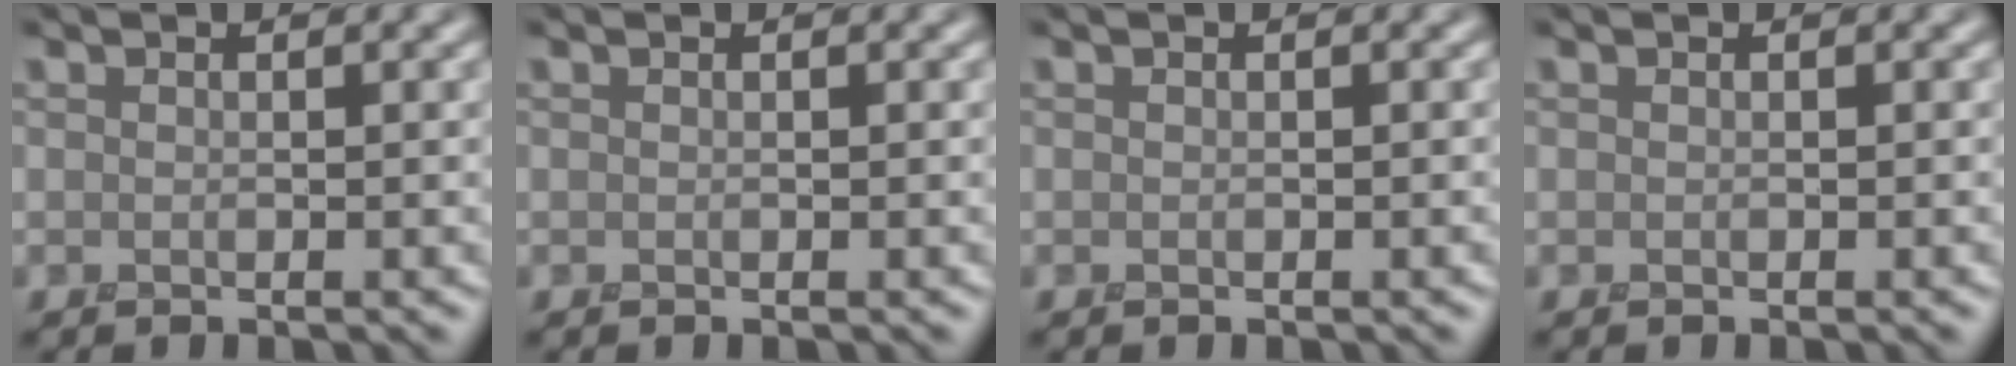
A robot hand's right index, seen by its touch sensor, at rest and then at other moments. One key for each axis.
{"total": 0.0}
{"total": 0.0}
{"total": 0.0}